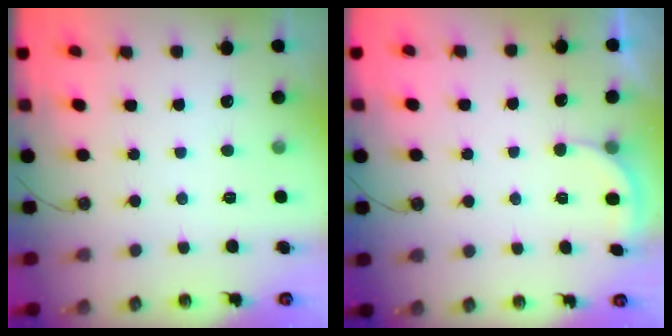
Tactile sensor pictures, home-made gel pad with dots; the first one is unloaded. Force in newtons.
{"total": 2.6, "press": 2.5, "slide": 0.6}